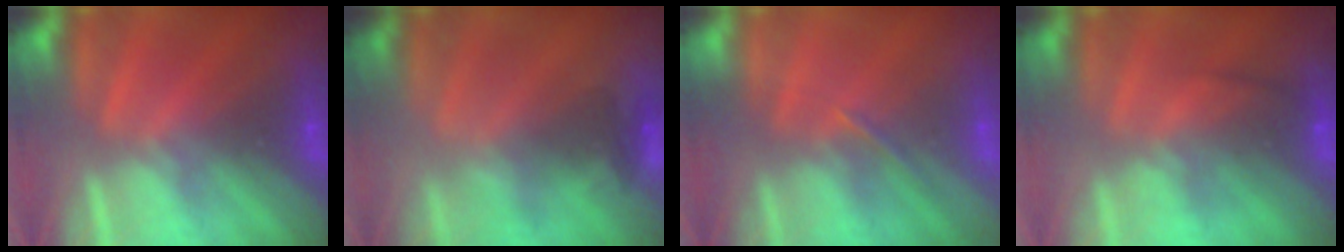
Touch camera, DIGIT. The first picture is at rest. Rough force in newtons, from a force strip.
{"total": 2.3}
{"total": 1.4}
{"total": 2.4}